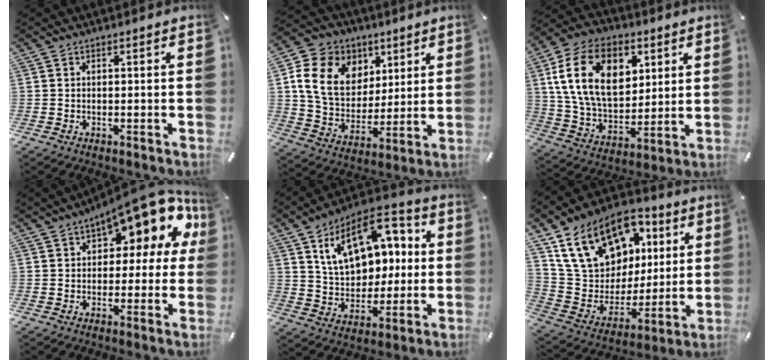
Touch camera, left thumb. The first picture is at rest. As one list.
[{"total": 16.7, "force": [6.1, 13.3, 8.1], "torque": [-0.157, -0.013, 0.117]}, {"total": 20.0, "force": [6.6, 14.2, 12.5], "torque": [-0.243, -0.004, 0.120]}, {"total": 15.2, "force": [8.6, 6.6, 10.7], "torque": [-0.142, -0.059, 0.140]}, {"total": 18.4, "force": [7.2, 12.6, 11.3], "torque": [-0.192, -0.019, 0.131]}, {"total": 20.1, "force": [10.9, 13.9, 9.6], "torque": [-0.172, -0.052, 0.212]}]